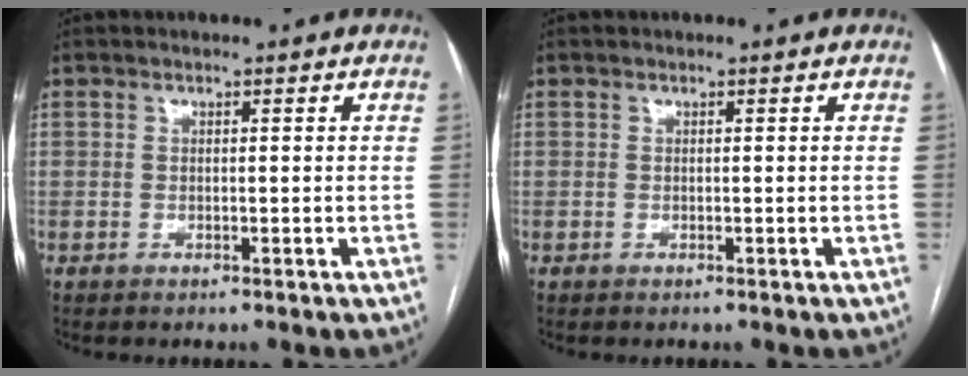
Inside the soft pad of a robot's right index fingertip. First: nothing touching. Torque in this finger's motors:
{"motor_torque": [0.00, 0.00, 0.01, 0.00]}